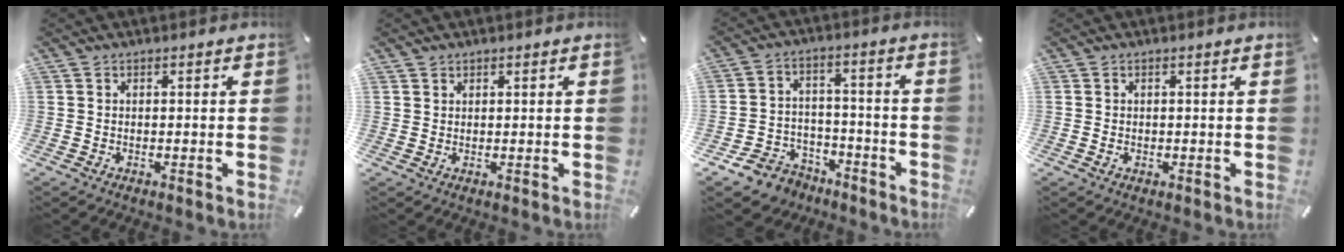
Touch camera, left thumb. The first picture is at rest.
{"total": 1.1, "force": [0.8, 0.7, -0.3], "torque": [0.007, 0.002, 0.015]}
{"total": 8.0, "force": [-5.8, 5.3, 1.3], "torque": [-0.022, 0.041, -0.108]}
{"total": 1.0, "force": [-0.2, 0.5, 0.8], "torque": [-0.015, 0.002, -0.004]}